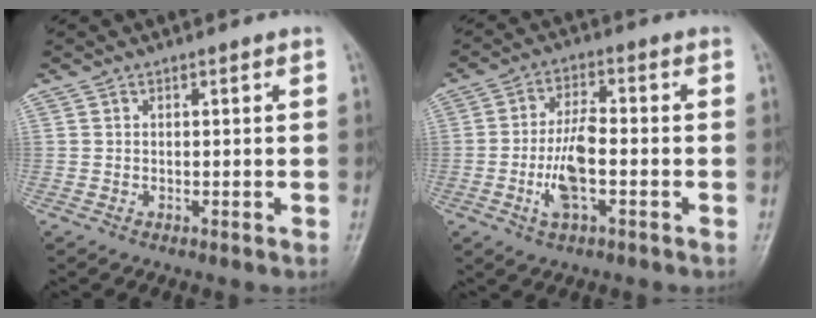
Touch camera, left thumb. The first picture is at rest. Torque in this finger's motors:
{"motor_torque": [1.28, 3.27, 1.51, -0.05, 0.43]}